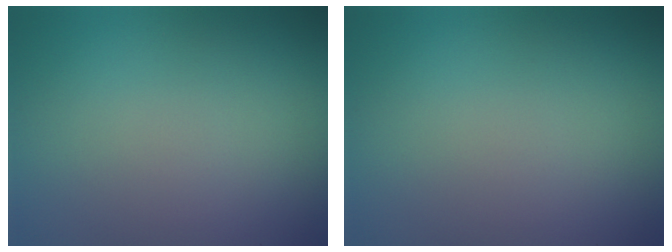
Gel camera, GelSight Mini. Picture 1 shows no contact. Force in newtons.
{"total": 0.0}